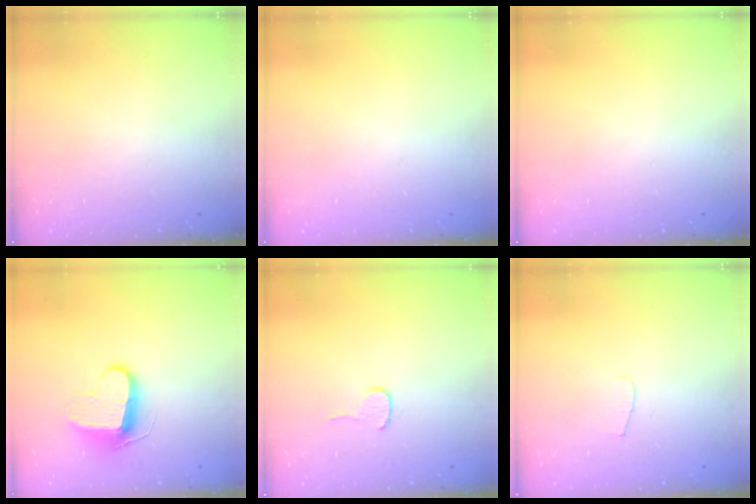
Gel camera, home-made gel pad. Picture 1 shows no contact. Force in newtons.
{"total": 0.0}
{"total": 0.0}
{"total": 9.9, "press": 9.9, "slide": 0.1}
{"total": 3.9, "press": 3.9, "slide": 0.3}
{"total": 3.4, "press": 3.4, "slide": 0.3}